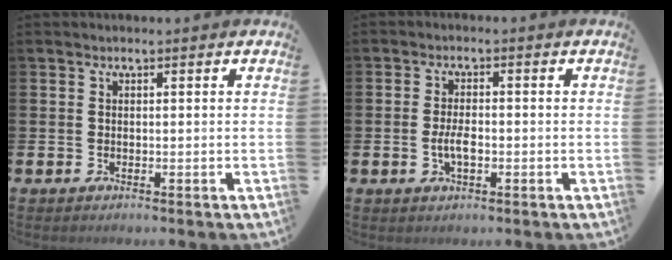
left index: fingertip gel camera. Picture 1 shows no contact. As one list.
[{"total": 3.2, "force": [-0.6, 1.4, 2.8], "torque": [-0.038, -0.003, -0.015]}]